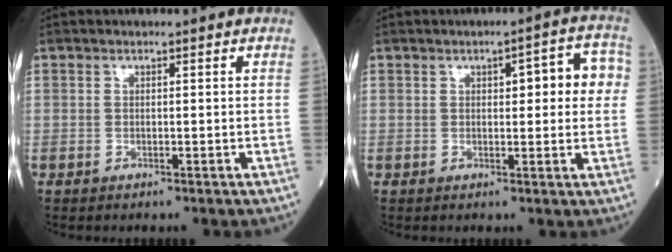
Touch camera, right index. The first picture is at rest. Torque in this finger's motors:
{"motor_torque": [0.52, 0.11, 0.09, 0.04]}